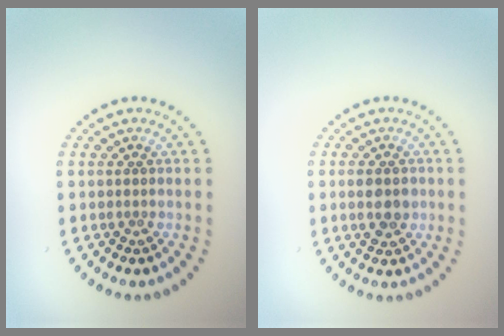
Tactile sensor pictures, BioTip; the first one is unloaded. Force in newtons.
{"total": 2.7, "press": 2.7, "slide": 0.0}